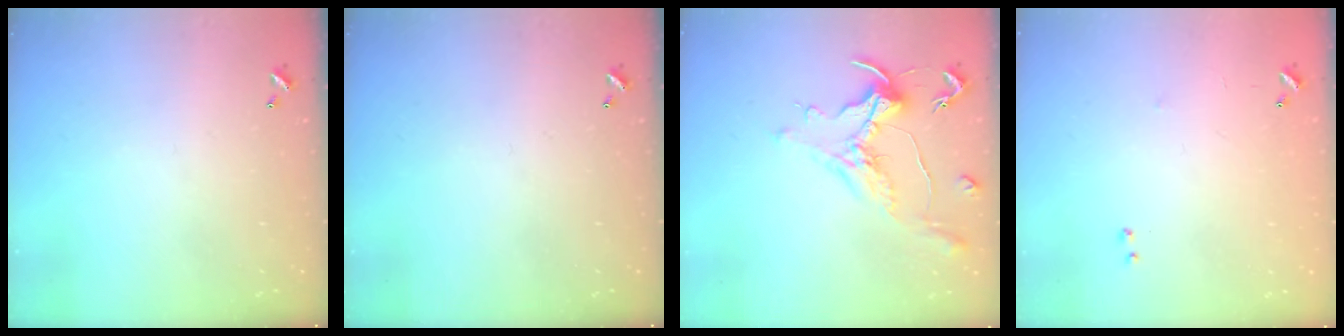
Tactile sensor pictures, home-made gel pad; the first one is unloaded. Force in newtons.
{"total": 0.0}
{"total": 1.2, "press": 1.0, "slide": 0.5}
{"total": 7.0, "press": 6.9, "slide": 0.7}